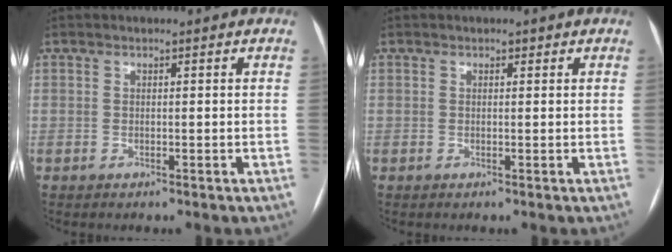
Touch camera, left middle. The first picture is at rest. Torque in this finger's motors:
{"motor_torque": [-0.02, -0.02, 0.04, 0.01]}